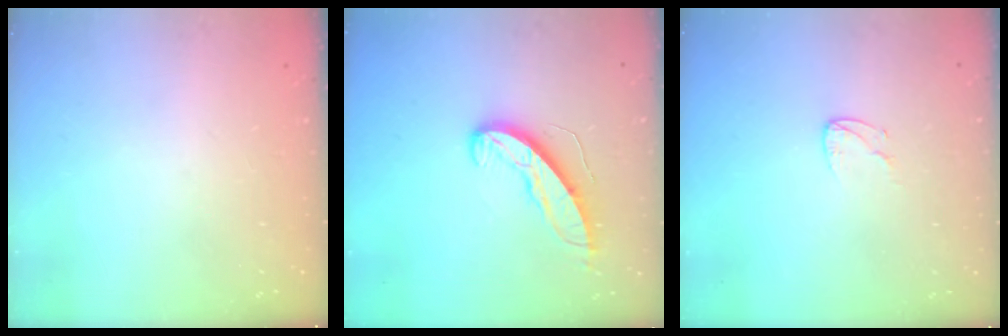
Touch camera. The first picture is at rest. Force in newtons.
{"total": 9.2, "press": 9.2, "slide": 0.5}
{"total": 4.3, "press": 4.3, "slide": 0.4}